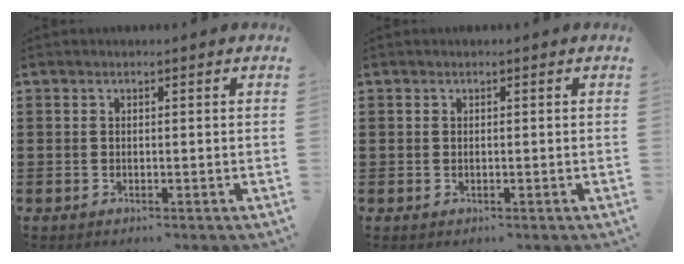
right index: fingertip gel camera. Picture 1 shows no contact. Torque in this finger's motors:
{"motor_torque": [0.00, 2.14, -1.05, -0.20]}